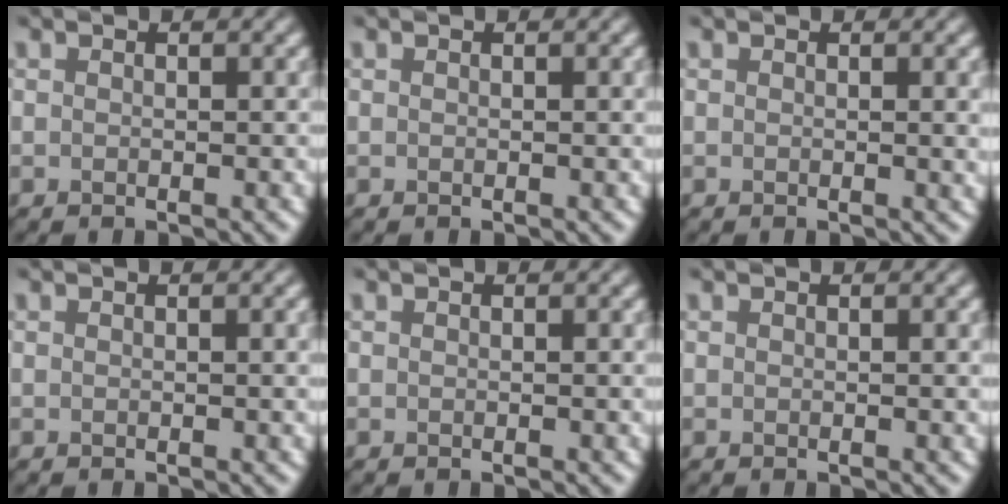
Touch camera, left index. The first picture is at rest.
{"total": 0.5, "force": [0.1, 0.1, 0.5], "torque": [-0.006, 0.002, 0.001]}
{"total": 1.8, "force": [0.2, 0.5, 1.7], "torque": [-0.016, 0.001, 0.000]}
{"total": 0.9, "force": [0.1, 0.2, 0.8], "torque": [-0.009, 0.002, 0.000]}
{"total": 0.0}
{"total": 0.7, "force": [0.1, 0.1, 0.7], "torque": [-0.007, 0.001, 0.000]}